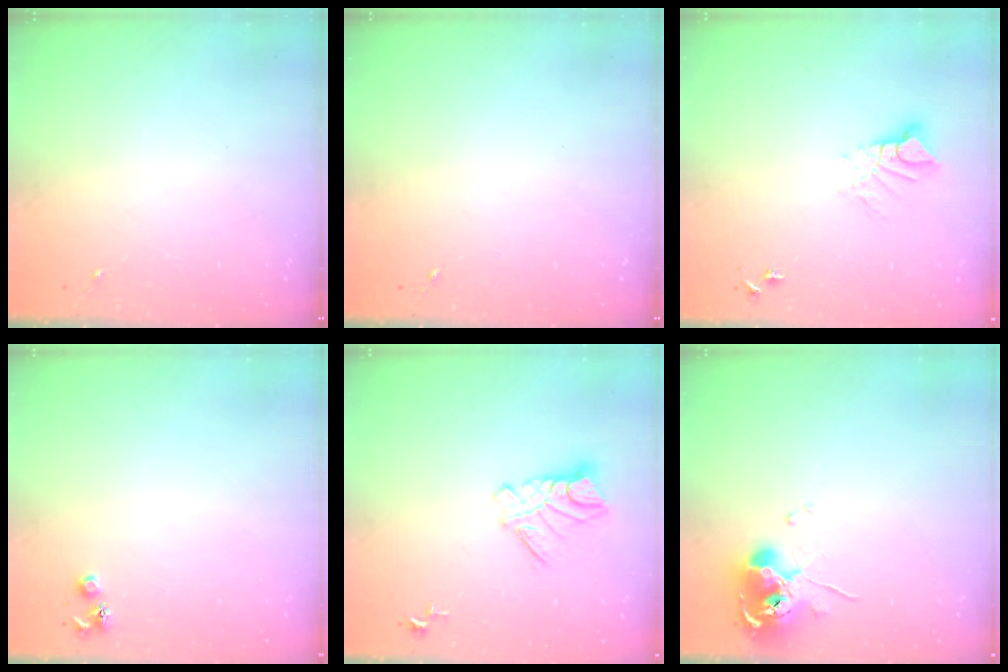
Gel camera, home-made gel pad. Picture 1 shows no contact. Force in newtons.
{"total": 0.0}
{"total": 7.7, "press": 7.7, "slide": 0.7}
{"total": 4.5, "press": 4.5, "slide": 0.6}
{"total": 9.7, "press": 9.7, "slide": 0.9}
{"total": 10.3, "press": 10.2, "slide": 1.5}